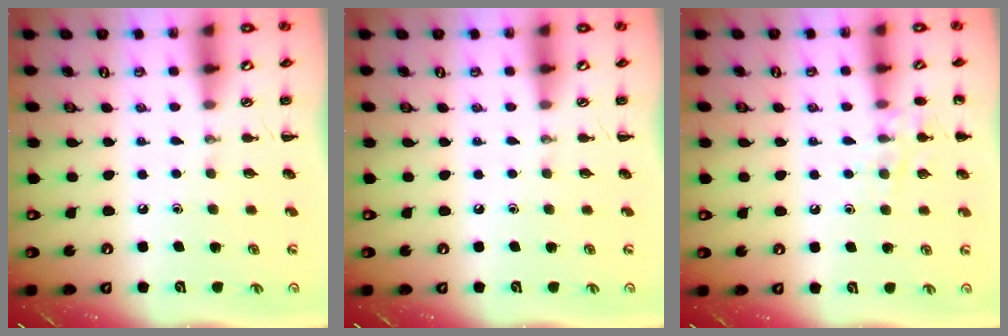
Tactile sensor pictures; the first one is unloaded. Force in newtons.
{"total": 0.0}
{"total": 8.5, "press": 8.4, "slide": 1.4}